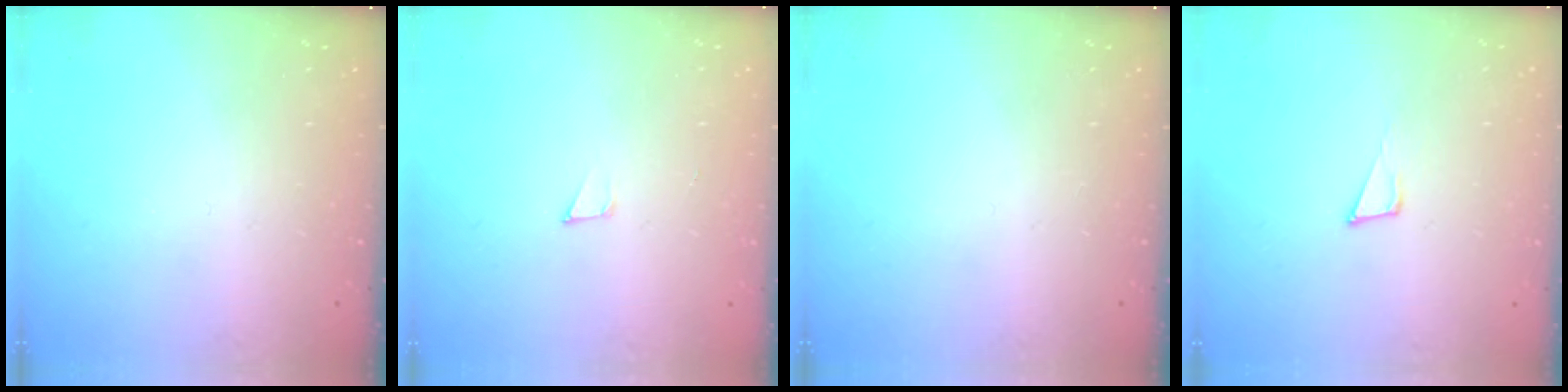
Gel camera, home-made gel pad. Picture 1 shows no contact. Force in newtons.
{"total": 3.2, "press": 3.2, "slide": 0.2}
{"total": 0.0}
{"total": 6.3, "press": 6.1, "slide": 1.2}